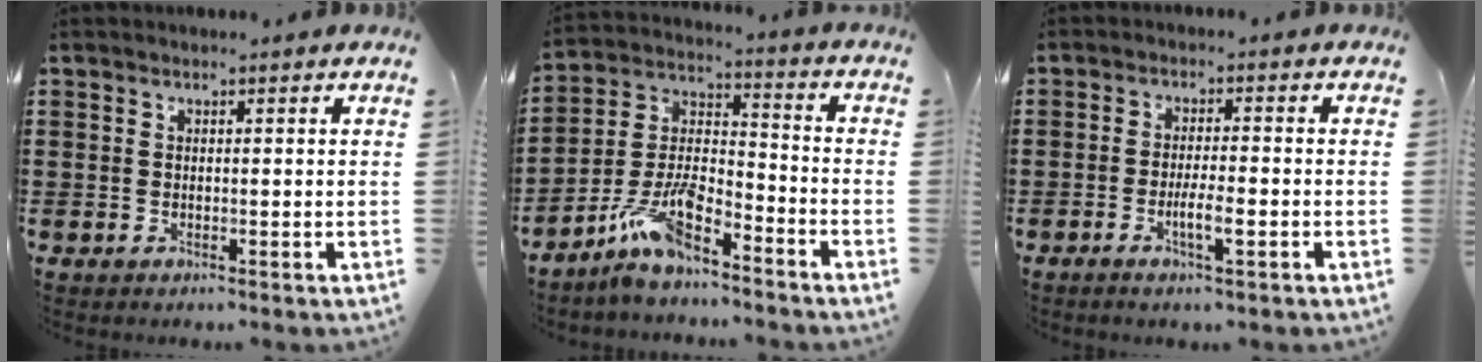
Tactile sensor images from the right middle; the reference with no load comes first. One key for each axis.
{"total": 9.7, "fx": -7.7, "fy": 2.4, "fz": 5.3, "tx": -0.117, "ty": 0.005, "tz": -0.151}
{"total": 3.9, "fx": -1.6, "fy": 0.7, "fz": 3.4, "tx": -0.057, "ty": 0.003, "tz": -0.028}